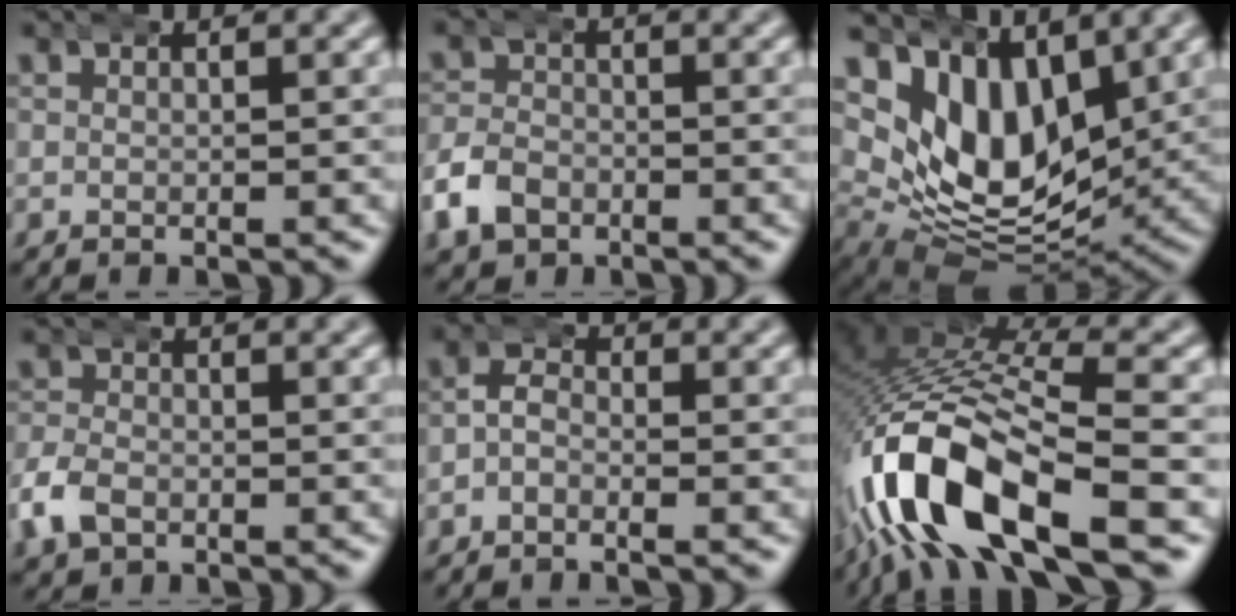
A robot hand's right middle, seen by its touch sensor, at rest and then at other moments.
{"total": 3.7, "force": [-1.8, 2.9, 1.5], "torque": [-0.037, 0.003, -0.039]}
{"total": 16.0, "force": [2.8, 11.8, 10.3], "torque": [-0.194, -0.028, 0.050]}
{"total": 3.0, "force": [-1.3, 2.3, 1.5], "torque": [-0.043, 0.001, -0.025]}
{"total": 2.7, "force": [-0.7, 2.2, 1.4], "torque": [-0.019, 0.008, -0.028]}
{"total": 13.1, "force": [-1.6, 7.3, 10.7], "torque": [-0.247, -0.016, -0.025]}